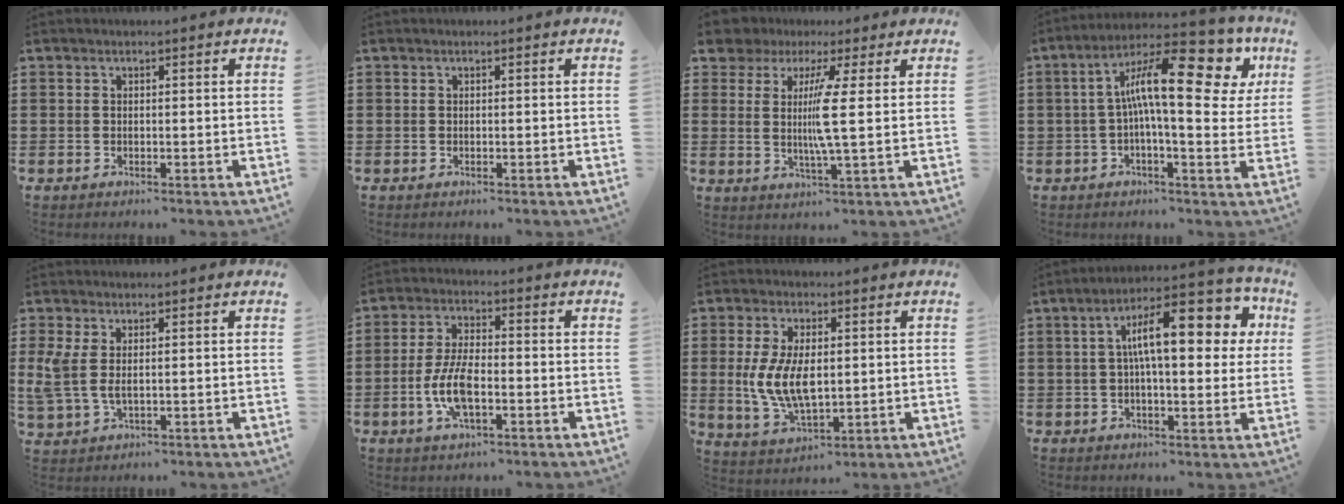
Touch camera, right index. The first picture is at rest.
{"total": 0.0}
{"total": 6.5, "force": [2.7, 1.2, 5.8], "torque": [-0.106, -0.012, 0.044]}
{"total": 17.3, "force": [5.5, 5.0, 15.7], "torque": [-0.263, -0.004, 0.084]}
{"total": 4.2, "force": [0.7, 2.1, 3.6], "torque": [-0.105, -0.005, 0.004]}
{"total": 7.7, "force": [-2.0, 3.0, 6.8], "torque": [-0.157, -0.006, -0.044]}
{"total": 8.4, "force": [0.3, 4.4, 7.1], "torque": [-0.161, 0.003, 0.001]}
{"total": 13.7, "force": [3.8, 4.9, 12.3], "torque": [-0.194, 0.007, 0.053]}